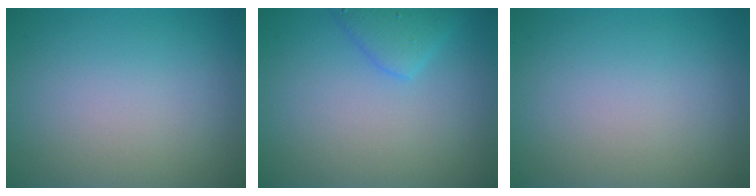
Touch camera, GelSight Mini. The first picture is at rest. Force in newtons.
{"total": 2.5, "press": 2.5, "slide": 0.2}
{"total": 0.0}